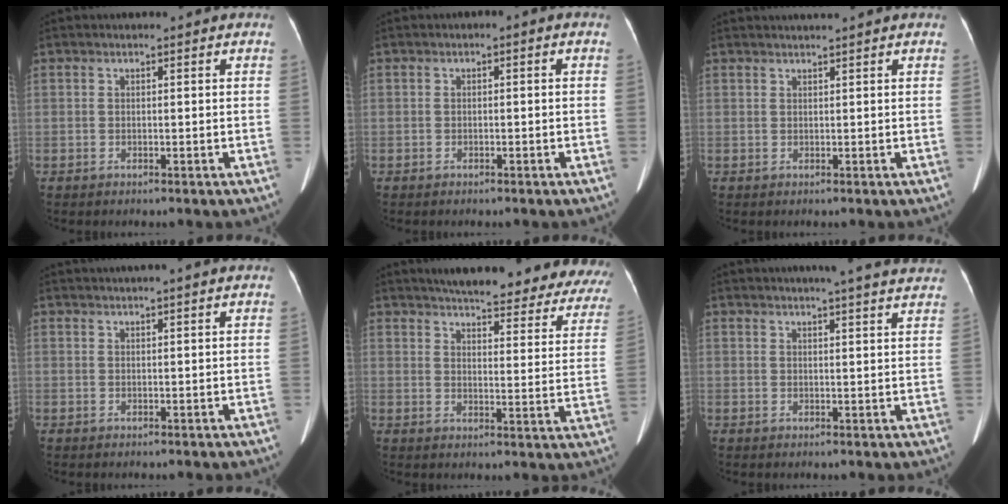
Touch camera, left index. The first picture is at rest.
{"total": 1.0, "force": [-0.6, 0.7, 0.4], "torque": [-0.003, 0.011, -0.009]}
{"total": 1.9, "force": [1.8, -0.4, 0.6], "torque": [-0.003, 0.015, 0.034]}
{"total": 4.8, "force": [4.3, -0.5, 2.1], "torque": [-0.023, 0.032, 0.056]}
{"total": 29.7, "force": [26.5, 5.9, 11.9], "torque": [-0.157, -0.066, 0.298]}
{"total": 13.6, "force": [12.3, 0.6, 5.7], "torque": [-0.074, 0.001, 0.135]}